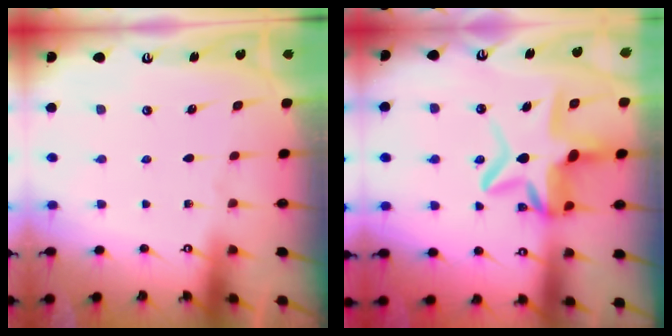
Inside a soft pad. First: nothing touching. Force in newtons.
{"total": 12.1, "press": 11.9, "slide": 1.8}